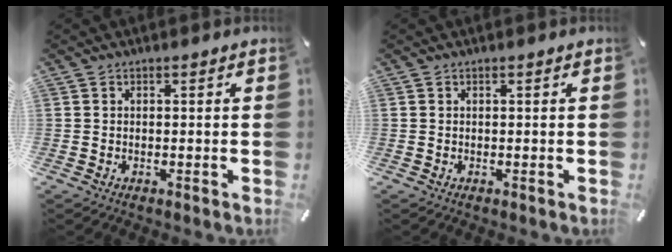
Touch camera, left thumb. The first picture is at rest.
{"total": 0.0}